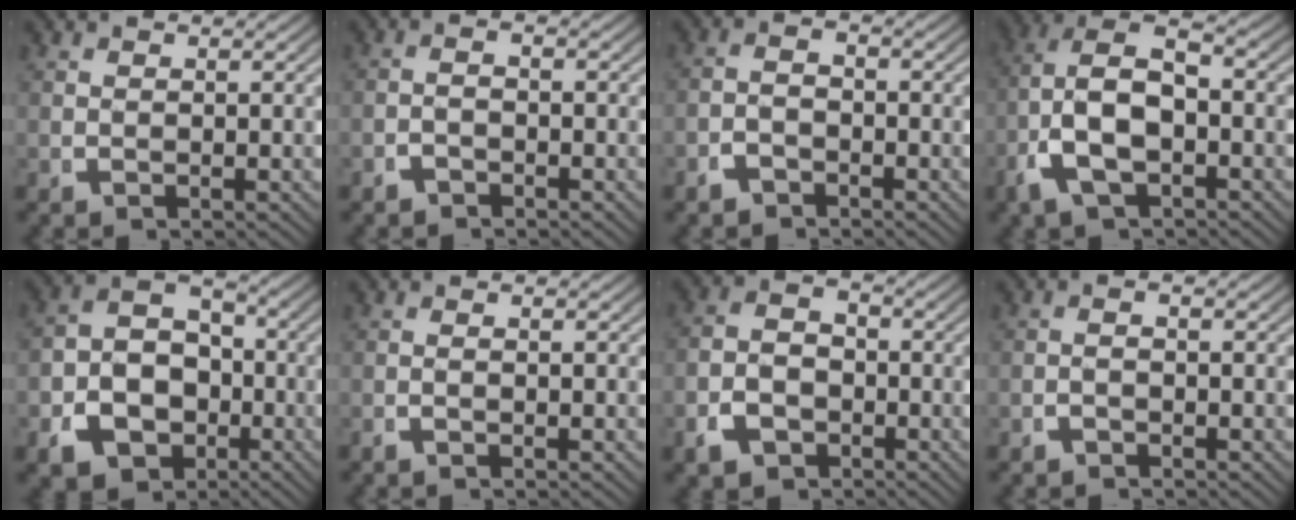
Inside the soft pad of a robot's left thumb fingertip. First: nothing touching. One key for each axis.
{"total": 1.4, "fx": -1.2, "fy": 0.4, "fz": 0.4, "tx": -0.013, "ty": 0.000, "tz": -0.023}
{"total": 2.1, "fx": -1.6, "fy": 1.1, "fz": 0.7, "tx": -0.017, "ty": -0.005, "tz": -0.030}
{"total": 8.5, "fx": -0.6, "fy": 5.5, "fz": 6.4, "tx": -0.160, "ty": -0.022, "tz": -0.001}
{"total": 12.1, "fx": -2.6, "fy": 10.0, "fz": 6.4, "tx": -0.114, "ty": -0.028, "tz": -0.043}
{"total": 0.9, "fx": -0.6, "fy": -0.3, "fz": 0.5, "tx": -0.010, "ty": 0.006, "tz": -0.015}
{"total": 5.4, "fx": -1.9, "fy": 4.2, "fz": 2.9, "tx": -0.049, "ty": -0.016, "tz": -0.028}
{"total": 1.1, "fx": -1.0, "fy": 0.2, "fz": 0.4, "tx": -0.010, "ty": 0.004, "tz": -0.020}